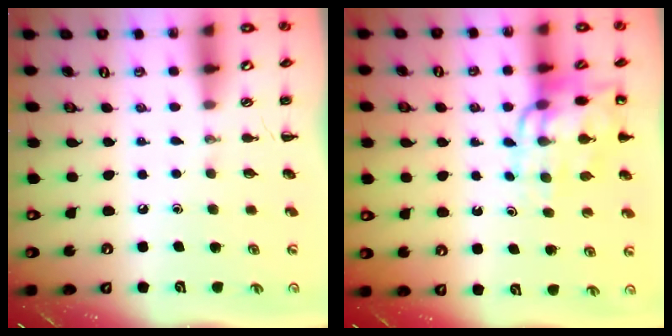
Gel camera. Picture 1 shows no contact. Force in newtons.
{"total": 12.5, "press": 12.2, "slide": 2.5}